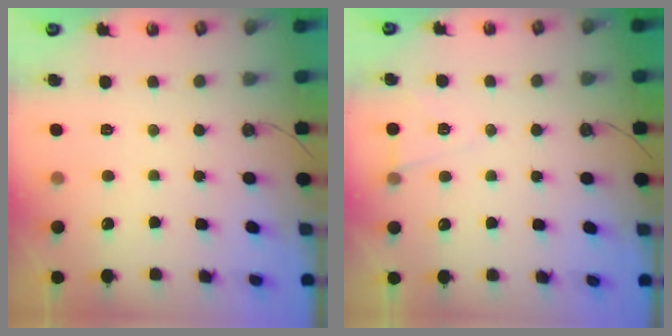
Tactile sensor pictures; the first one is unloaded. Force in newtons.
{"total": 5.8, "press": 3.5, "slide": 4.5}